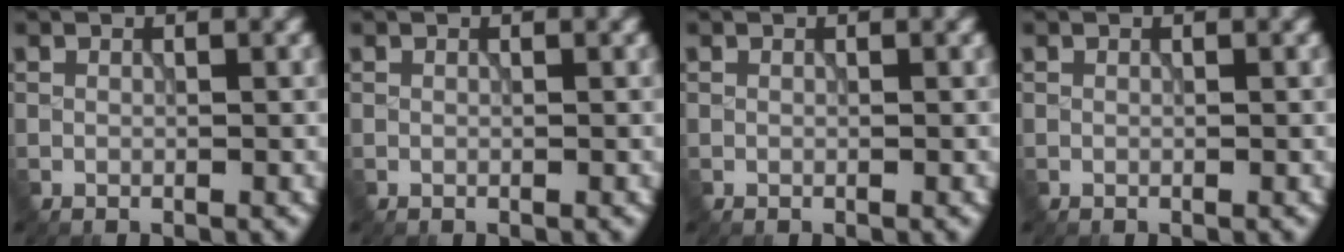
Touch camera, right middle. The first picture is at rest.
{"total": 0.0}
{"total": 0.0}
{"total": 0.0}